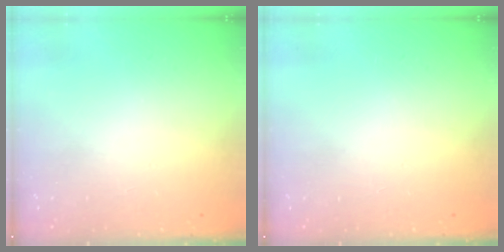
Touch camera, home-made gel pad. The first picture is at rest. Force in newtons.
{"total": 0.0}